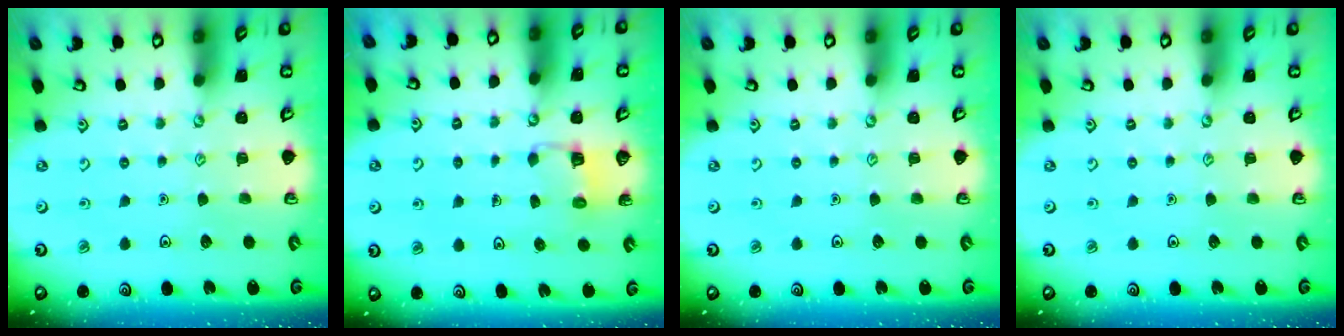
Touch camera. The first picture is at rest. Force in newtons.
{"total": 3.3, "press": 3.3, "slide": 0.3}
{"total": 0.0}
{"total": 0.0}